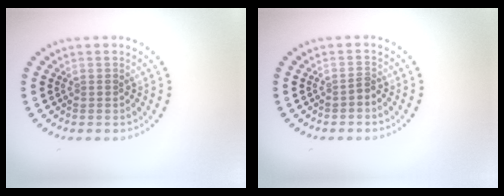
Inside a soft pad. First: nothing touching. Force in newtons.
{"total": 0.6, "press": 0.4, "slide": 0.5}